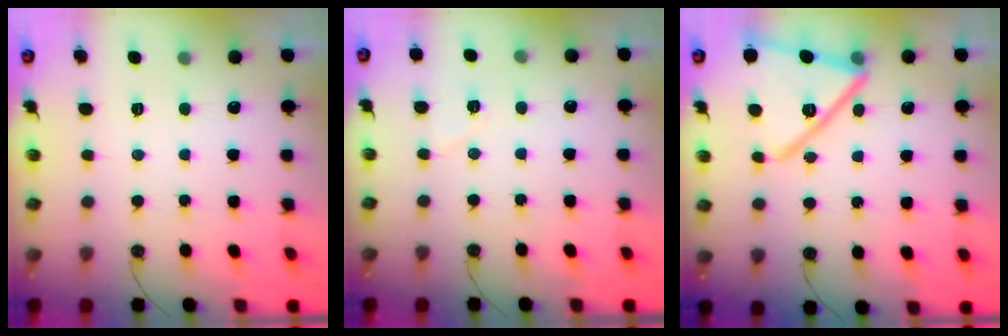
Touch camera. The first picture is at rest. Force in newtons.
{"total": 4.6, "press": 4.3, "slide": 1.6}
{"total": 18.4, "press": 18.3, "slide": 1.1}